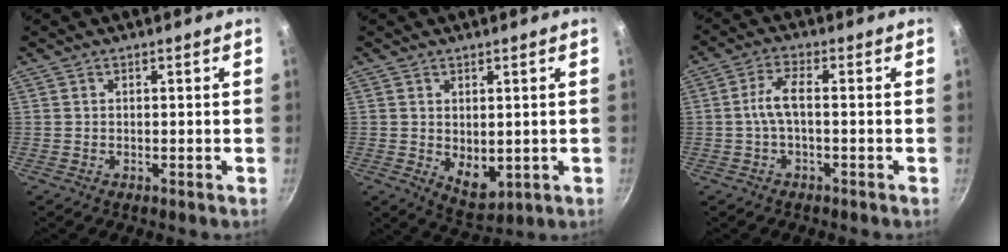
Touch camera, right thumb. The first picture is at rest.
{"total": 6.0, "force": [0.3, 3.8, 4.6], "torque": [-0.054, -0.018, 0.019]}
{"total": 4.6, "force": [-0.9, 1.5, 4.3], "torque": [-0.100, 0.019, -0.024]}